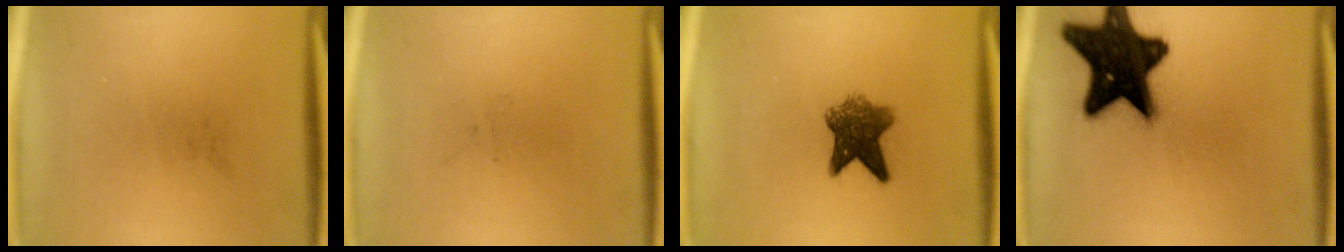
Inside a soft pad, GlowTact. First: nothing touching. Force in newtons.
{"total": 0.0}
{"total": 6.8}
{"total": 19.8}